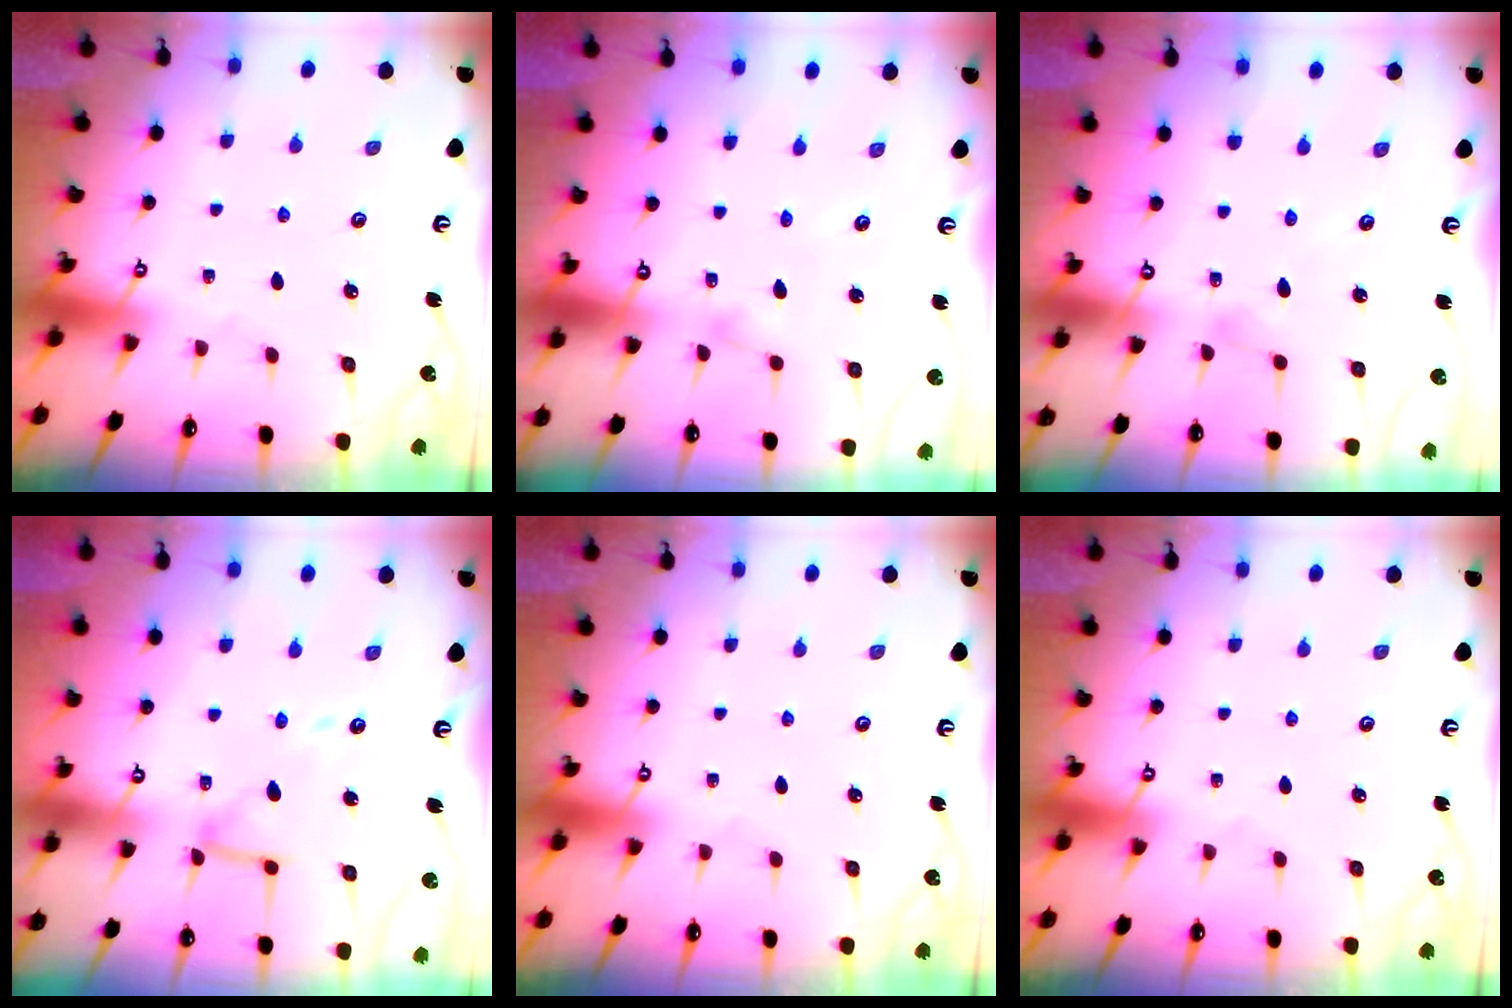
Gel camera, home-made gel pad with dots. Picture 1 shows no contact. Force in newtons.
{"total": 2.7, "press": 2.7, "slide": 0.1}
{"total": 2.8, "press": 2.8, "slide": 0.2}
{"total": 12.9, "press": 12.8, "slide": 1.2}
{"total": 0.0}
{"total": 0.0}